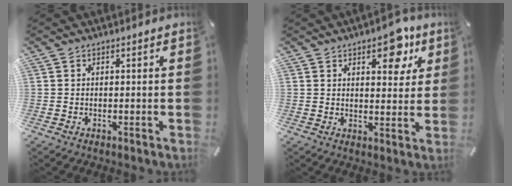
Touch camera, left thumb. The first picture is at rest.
{"total": 9.8, "force": [5.6, 5.1, 6.2], "torque": [-0.055, -0.033, 0.088]}